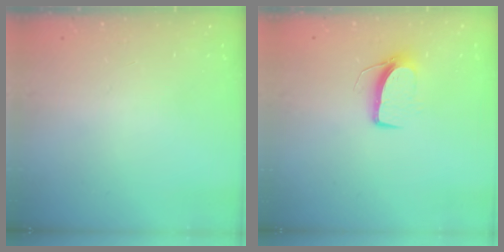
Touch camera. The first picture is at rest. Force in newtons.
{"total": 7.8, "press": 7.7, "slide": 0.5}